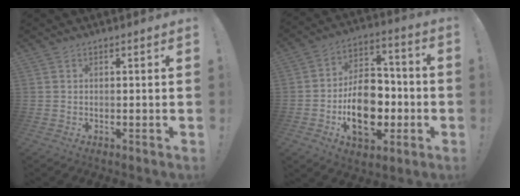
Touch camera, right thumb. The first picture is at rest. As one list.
[{"total": 18.1, "force": [-4.8, 11.9, 12.7], "torque": [-0.199, 0.026, -0.076]}]